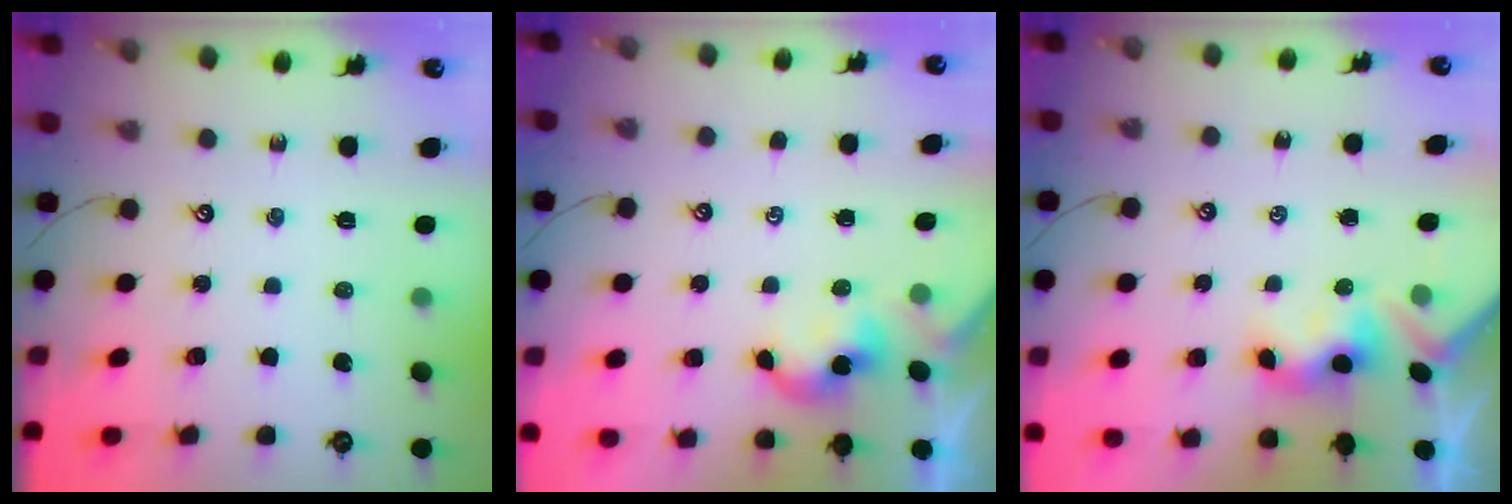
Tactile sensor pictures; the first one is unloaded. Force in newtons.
{"total": 0.6, "press": 0.5, "slide": 0.2}
{"total": 3.0, "press": 2.9, "slide": 0.6}